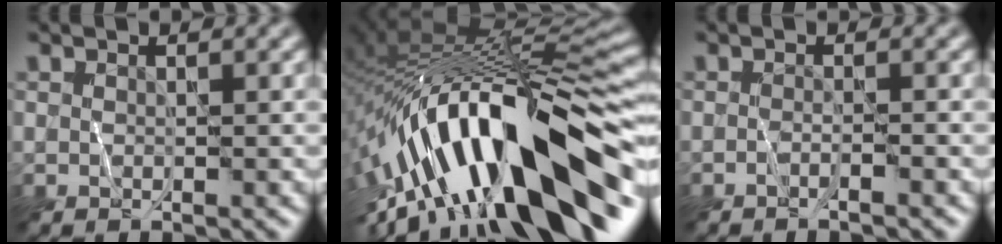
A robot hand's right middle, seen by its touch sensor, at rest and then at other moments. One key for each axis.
{"total": 15.9, "fx": -6.3, "fy": 5.6, "fz": 13.5, "tx": -0.229, "ty": 0.042, "tz": -0.113}
{"total": 0.9, "fx": -0.8, "fy": -0.2, "fz": 0.4, "tx": -0.003, "ty": -0.001, "tz": -0.019}